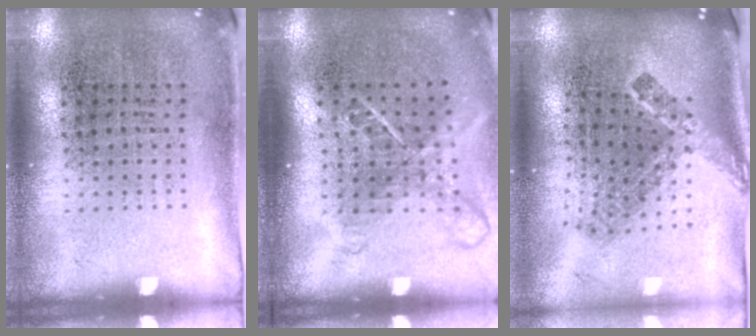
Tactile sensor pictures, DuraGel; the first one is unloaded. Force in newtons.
{"total": 1.8, "press": 1.4, "slide": 1.1}
{"total": 2.4, "press": 1.6, "slide": 1.8}